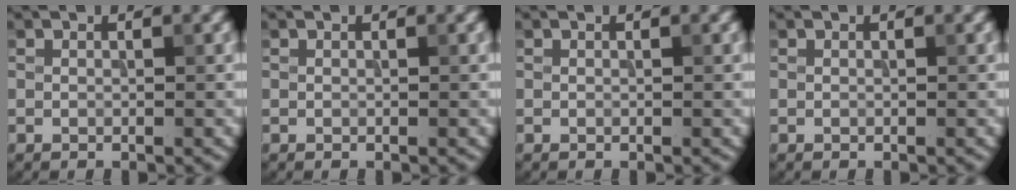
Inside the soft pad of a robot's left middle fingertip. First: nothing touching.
{"total": 0.0}
{"total": 0.0}
{"total": 0.0}